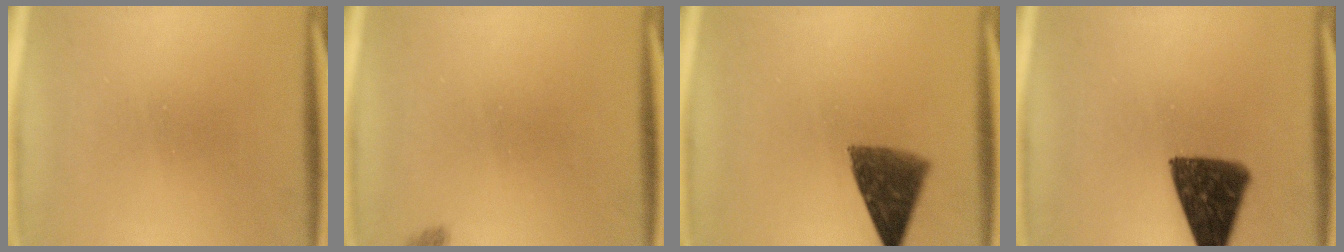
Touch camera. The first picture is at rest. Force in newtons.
{"total": 1.3}
{"total": 9.2}
{"total": 12.4}